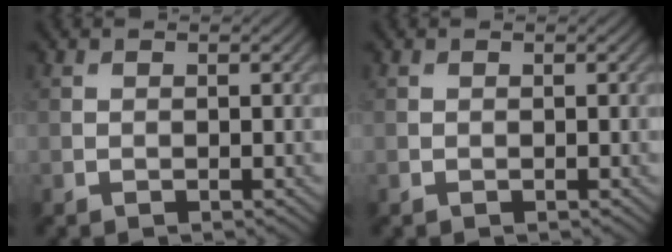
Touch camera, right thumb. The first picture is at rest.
{"total": 0.0}